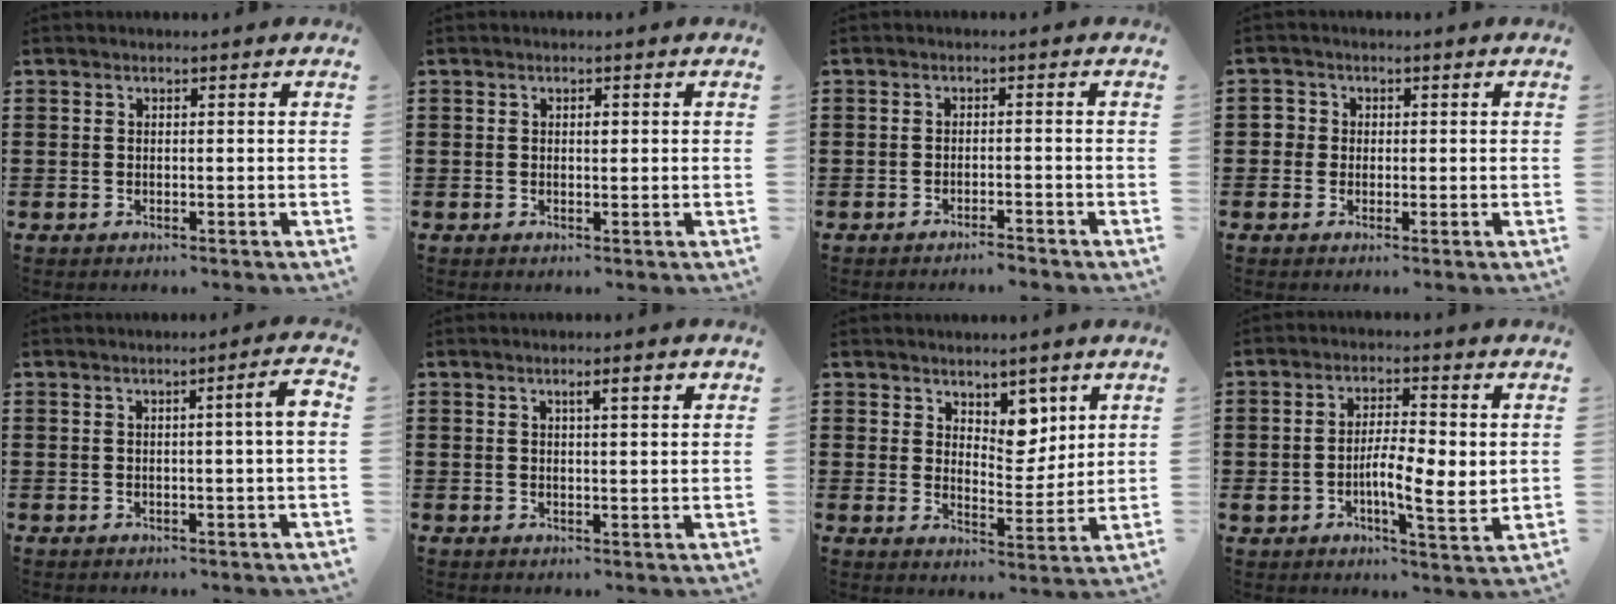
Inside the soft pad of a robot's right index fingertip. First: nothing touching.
{"total": 0.8, "force": [0.2, 0.4, 0.7], "torque": [-0.014, 0.001, 0.002]}
{"total": 1.8, "force": [-1.7, -0.1, 0.4], "torque": [-0.010, 0.000, -0.035]}
{"total": 2.0, "force": [-0.2, 1.9, 0.5], "torque": [-0.019, 0.007, -0.007]}
{"total": 3.5, "force": [0.2, -0.2, 3.4], "torque": [-0.053, -0.005, -0.002]}
{"total": 2.4, "force": [0.8, 0.3, 2.3], "torque": [-0.038, -0.001, 0.008]}
{"total": 5.7, "force": [4.0, 3.5, 2.0], "torque": [-0.033, -0.011, 0.069]}
{"total": 6.1, "force": [-0.7, 2.5, 5.6], "torque": [-0.106, 0.003, -0.015]}